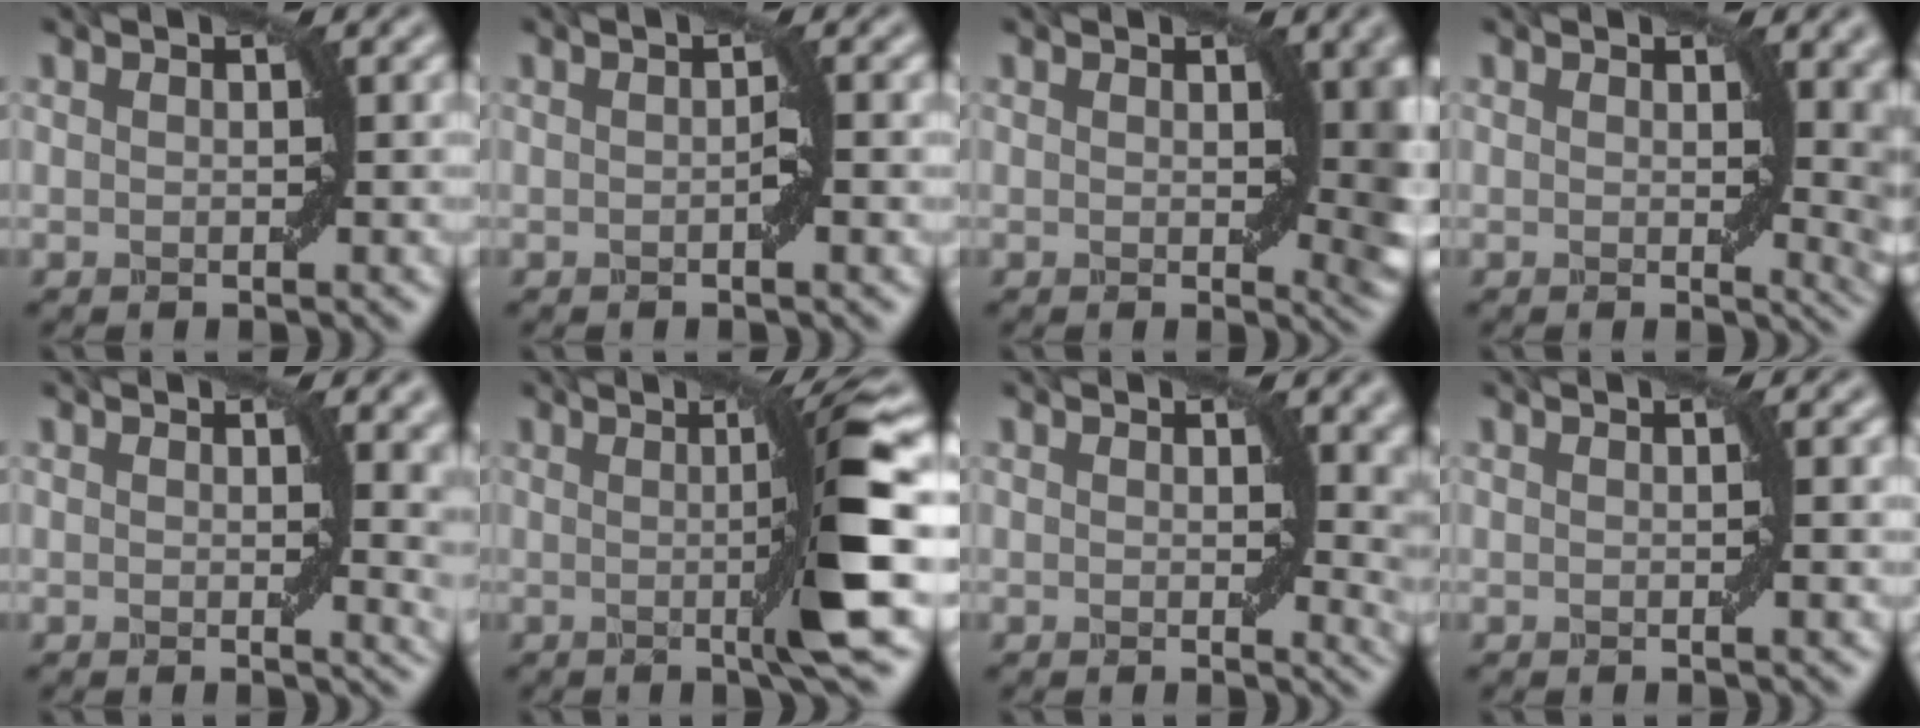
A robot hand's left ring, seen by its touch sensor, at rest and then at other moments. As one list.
[{"total": 1.3, "force": [-0.2, -0.1, 1.3], "torque": [-0.019, 0.002, -0.003]}, {"total": 4.9, "force": [0.9, 2.3, 4.3], "torque": [-0.037, -0.007, 0.017]}, {"total": 6.1, "force": [1.3, 2.5, 5.4], "torque": [-0.038, -0.007, 0.024]}, {"total": 4.6, "force": [1.2, 1.6, 4.2], "torque": [-0.033, -0.006, 0.023]}, {"total": 7.2, "force": [0.0, 0.6, 7.2], "torque": [-0.109, 0.000, 0.001]}, {"total": 4.5, "force": [1.3, 2.2, 3.7], "torque": [-0.032, -0.010, 0.023]}, {"total": 0.8, "force": [0.0, -0.1, 0.8], "torque": [-0.012, 0.003, -0.001]}]